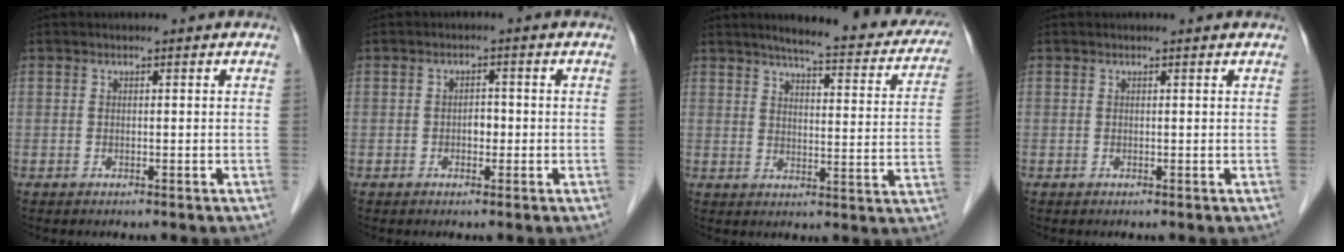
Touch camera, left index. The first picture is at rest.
{"total": 1.7, "force": [-0.4, 1.1, 1.2], "torque": [-0.015, 0.005, -0.007]}
{"total": 20.5, "force": [17.5, 3.7, 10.0], "torque": [-0.113, -0.017, 0.200]}
{"total": 1.1, "force": [1.0, 0.1, 0.3], "torque": [-0.016, 0.010, 0.009]}